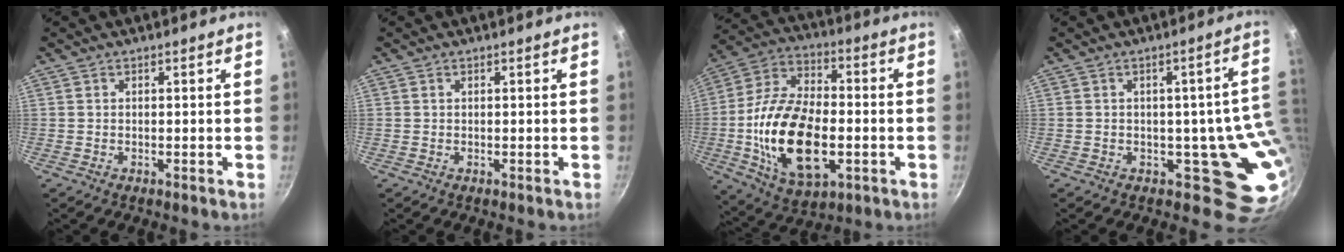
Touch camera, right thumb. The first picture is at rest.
{"total": 0.0}
{"total": 22.2, "force": [-3.8, 12.4, 18.0], "torque": [-0.323, 0.022, -0.065]}
{"total": 9.3, "force": [0.0, 6.9, 6.3], "torque": [-0.007, -0.005, 0.001]}